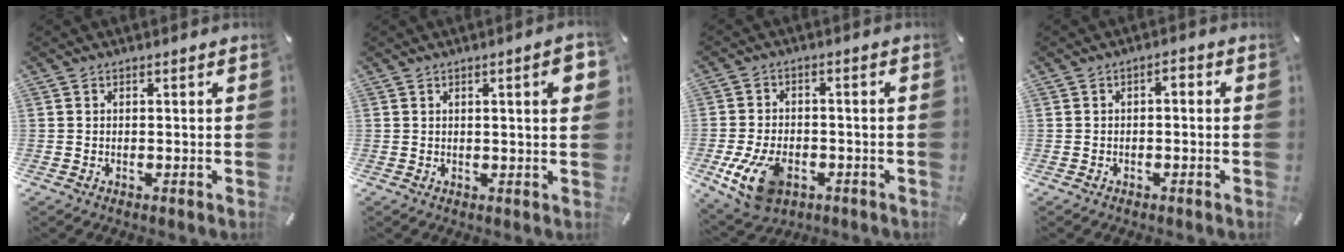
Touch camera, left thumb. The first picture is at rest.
{"total": 5.0, "force": [1.4, 0.8, 4.8], "torque": [-0.074, -0.003, 0.017]}
{"total": 11.6, "force": [-4.4, 7.5, 7.7], "torque": [-0.150, 0.005, -0.077]}
{"total": 2.0, "force": [-1.1, 0.9, 1.4], "torque": [-0.027, 0.011, -0.025]}